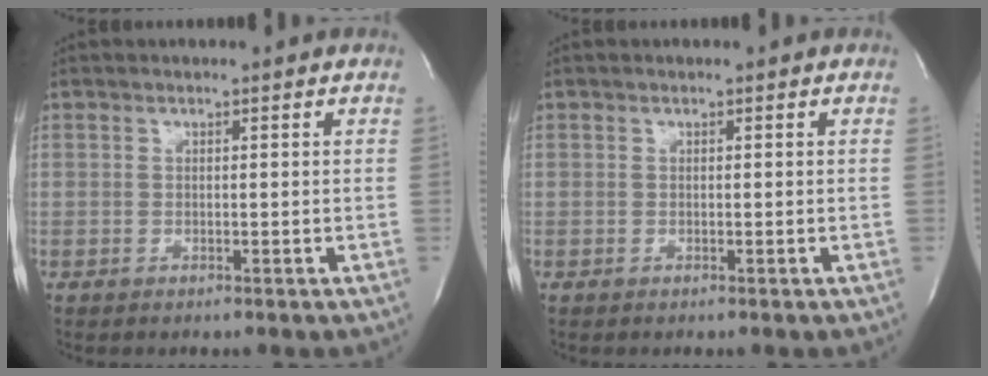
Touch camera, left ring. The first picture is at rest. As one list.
[{"total": 0.0}]